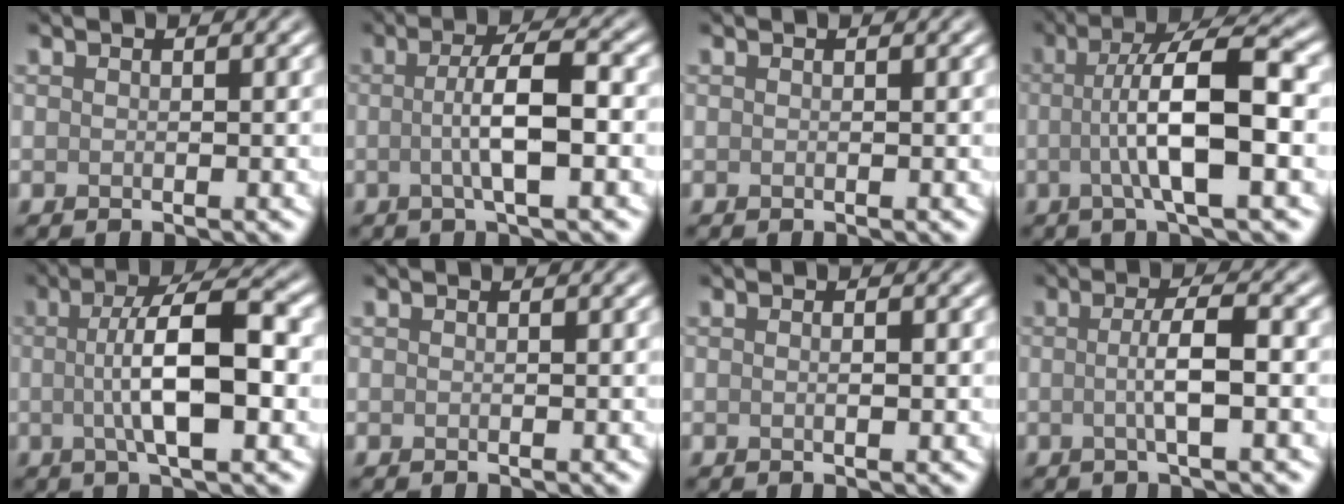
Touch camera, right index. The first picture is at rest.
{"total": 4.8, "force": [-0.2, 0.9, 4.7], "torque": [-0.081, 0.006, -0.007]}
{"total": 0.0}
{"total": 7.8, "force": [-0.4, 1.6, 7.6], "torque": [-0.122, 0.012, -0.011]}
{"total": 7.7, "force": [0.1, 2.0, 7.4], "torque": [-0.119, 0.006, -0.002]}
{"total": 0.0}
{"total": 0.8, "force": [0.0, 0.1, 0.8], "torque": [-0.015, -0.001, 0.000]}
{"total": 3.4, "force": [-0.1, 0.6, 3.4], "torque": [-0.059, 0.002, -0.004]}